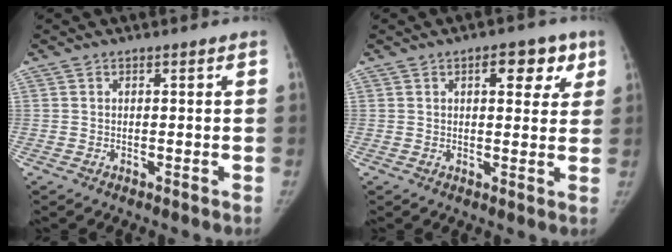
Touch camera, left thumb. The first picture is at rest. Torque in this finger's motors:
{"motor_torque": [0.26, 0.26, 0.63, -0.52, 0.04]}